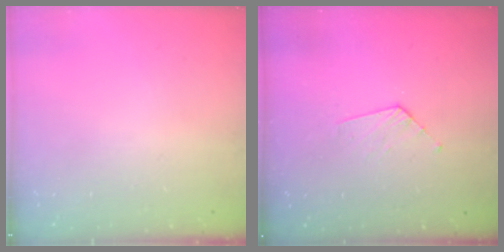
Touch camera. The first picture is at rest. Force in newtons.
{"total": 3.8, "press": 3.8, "slide": 0.3}